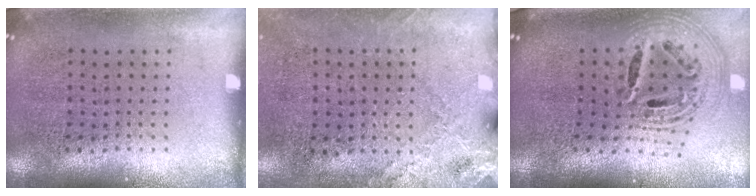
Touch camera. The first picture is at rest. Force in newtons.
{"total": 2.5, "press": 2.2, "slide": 1.2}
{"total": 2.5, "press": 1.7, "slide": 1.9}